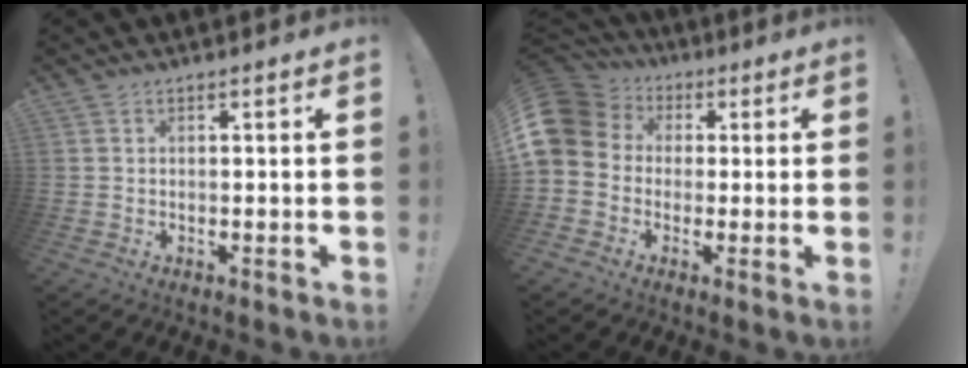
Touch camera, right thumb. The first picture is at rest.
{"total": 11.0, "force": [1.0, 9.5, 5.4], "torque": [-0.115, 0.006, 0.023]}